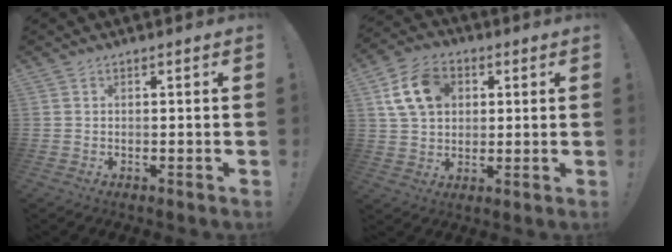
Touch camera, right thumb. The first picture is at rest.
{"total": 13.5, "force": [4.5, 10.0, 7.9], "torque": [-0.132, 0.001, 0.092]}